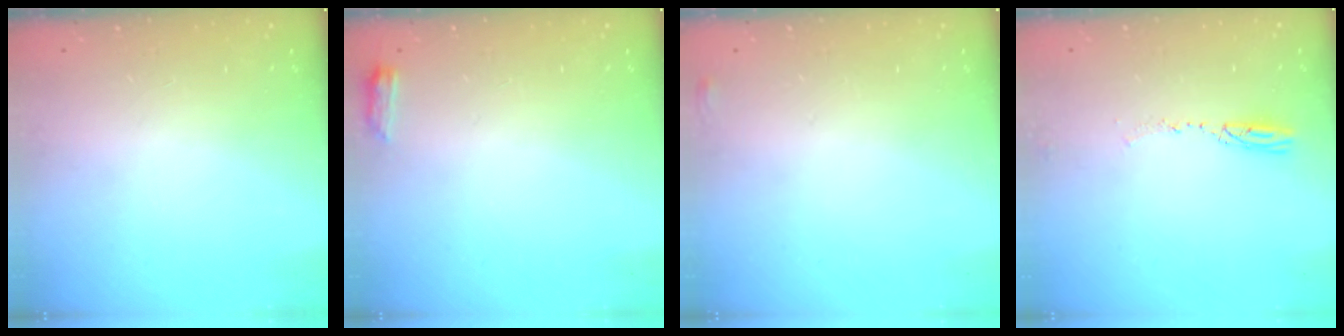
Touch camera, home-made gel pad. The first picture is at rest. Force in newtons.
{"total": 3.4, "press": 3.4, "slide": 0.5}
{"total": 10.3, "press": 3.9, "slide": 9.5}
{"total": 3.7, "press": 3.6, "slide": 0.8}